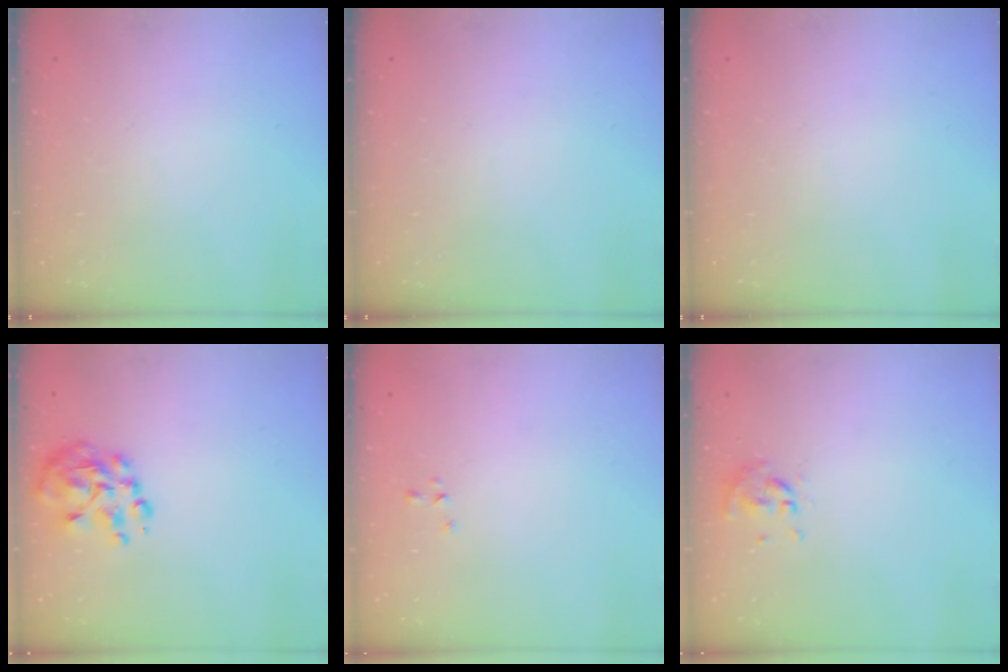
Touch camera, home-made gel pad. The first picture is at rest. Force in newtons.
{"total": 0.0}
{"total": 0.0}
{"total": 9.3, "press": 8.9, "slide": 2.8}
{"total": 0.6, "press": 0.3, "slide": 0.5}
{"total": 0.0}